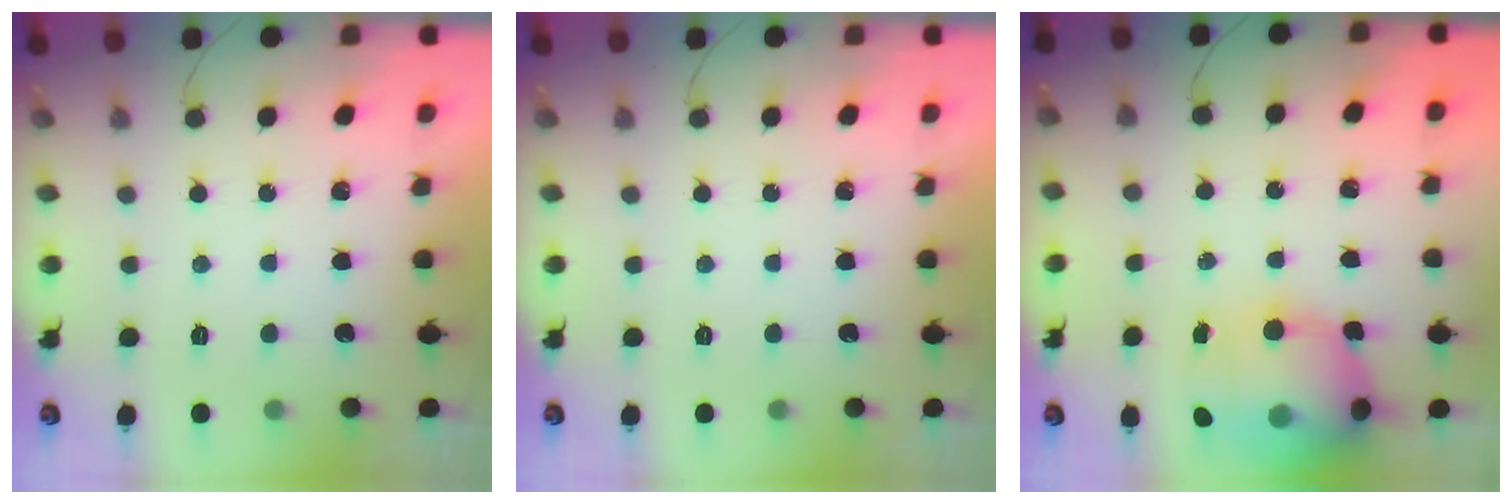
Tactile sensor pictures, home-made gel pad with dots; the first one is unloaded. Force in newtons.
{"total": 0.0}
{"total": 17.7, "press": 17.2, "slide": 4.0}